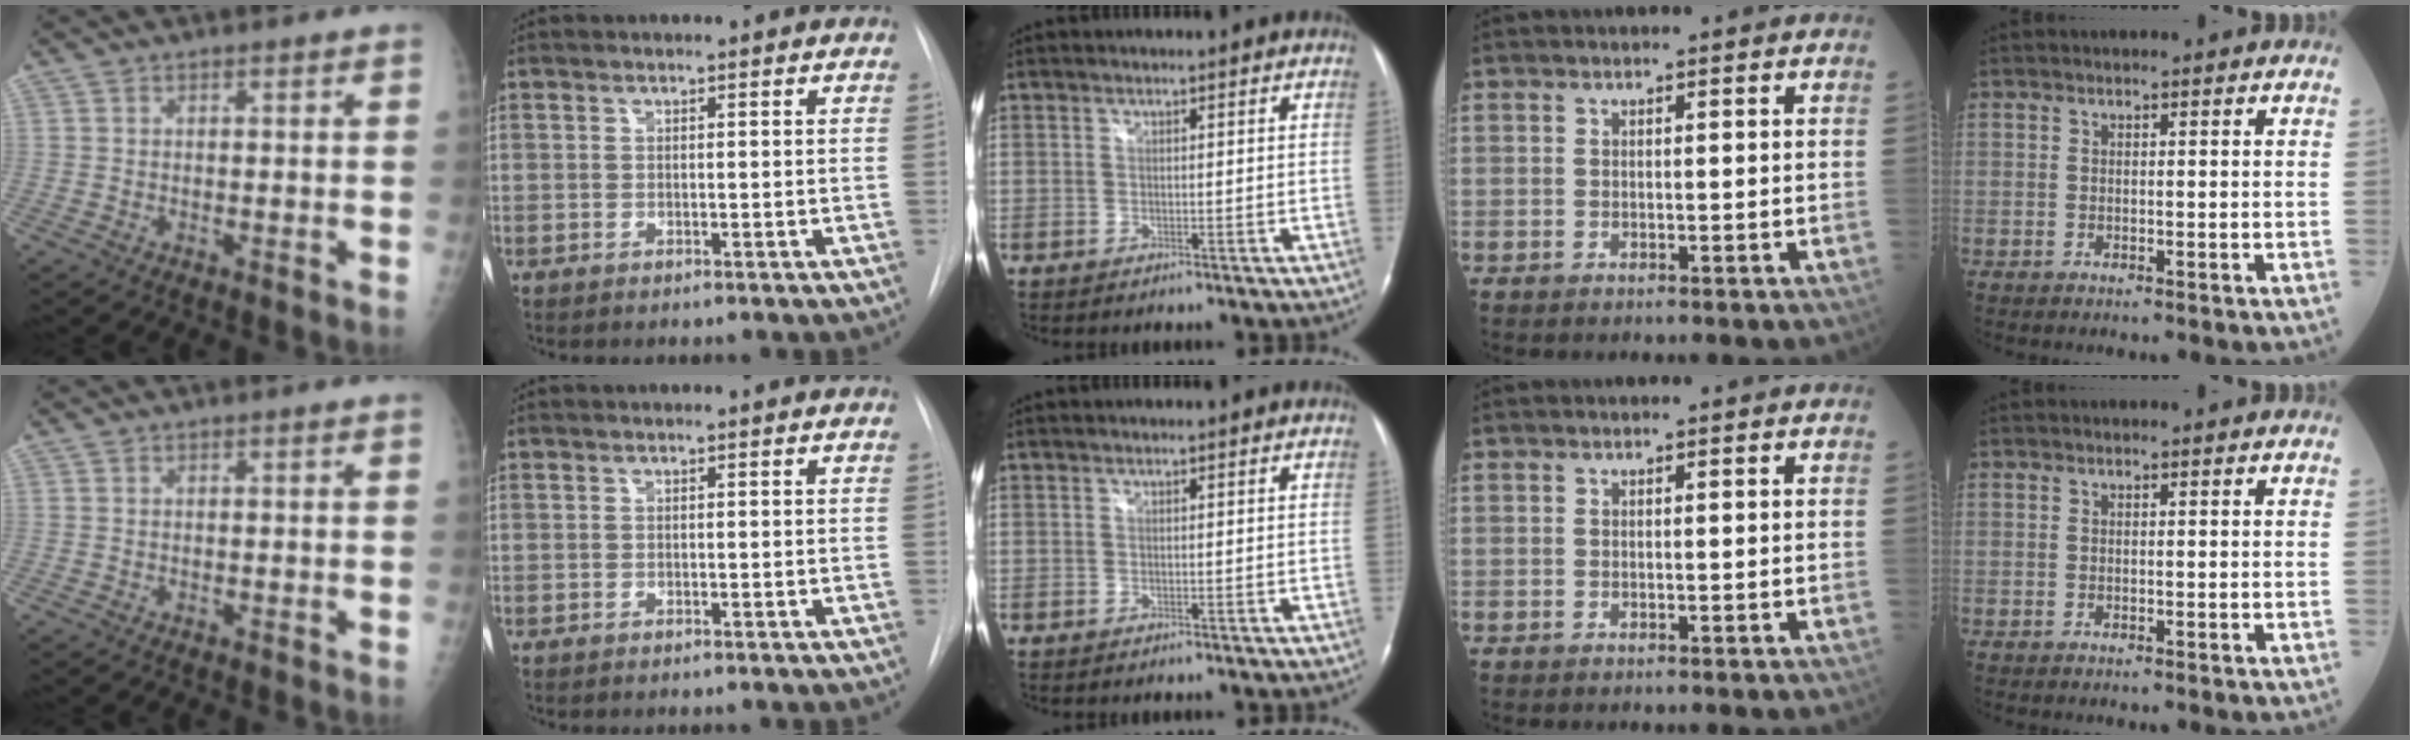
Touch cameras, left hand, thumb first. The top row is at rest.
{}